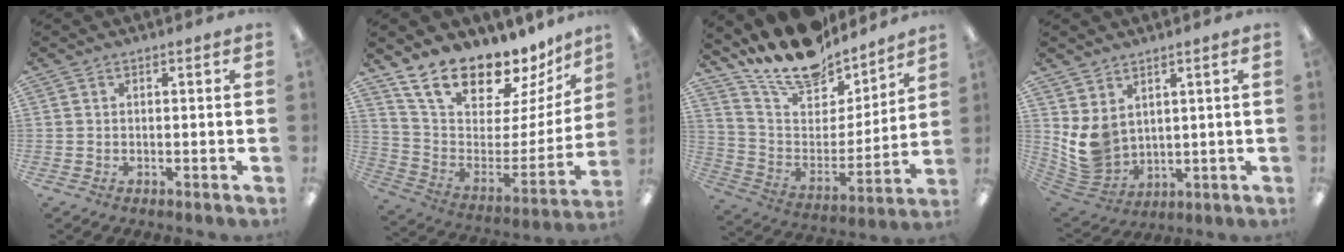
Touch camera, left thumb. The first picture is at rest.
{"total": 18.7, "force": [15.9, 6.7, 7.1], "torque": [-0.130, -0.129, 0.285]}
{"total": 16.7, "force": [14.5, 6.2, 5.5], "torque": [-0.121, -0.111, 0.258]}
{"total": 8.5, "force": [3.3, 6.4, 4.5], "torque": [-0.120, -0.025, 0.068]}